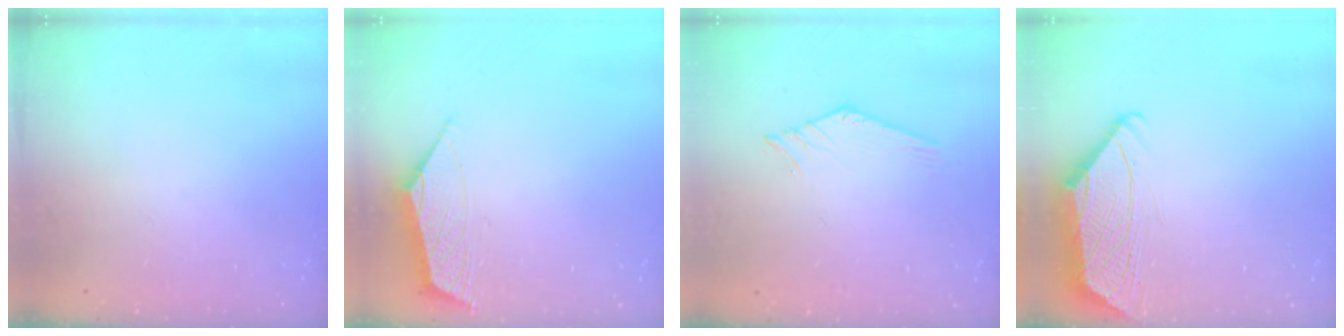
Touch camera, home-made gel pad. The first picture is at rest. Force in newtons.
{"total": 2.9, "press": 2.8, "slide": 0.6}
{"total": 1.0, "press": 1.0, "slide": 0.1}
{"total": 2.3, "press": 2.2, "slide": 0.6}